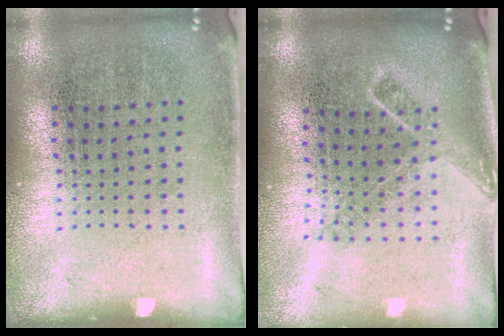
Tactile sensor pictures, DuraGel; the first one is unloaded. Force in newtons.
{"total": 1.6, "press": 1.2, "slide": 1.1}